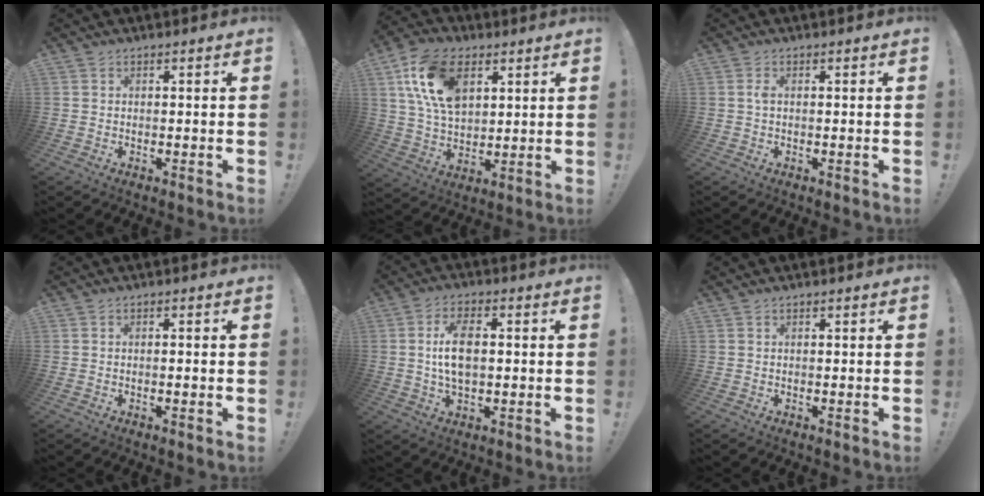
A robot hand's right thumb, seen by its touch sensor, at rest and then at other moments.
{"total": 17.5, "force": [7.1, 11.0, 11.7], "torque": [-0.219, -0.015, 0.132]}
{"total": 1.4, "force": [0.0, 0.4, 1.3], "torque": [-0.034, 0.006, 0.000]}
{"total": 1.2, "force": [-0.5, -0.1, 1.1], "torque": [-0.018, -0.001, -0.010]}
{"total": 9.0, "force": [0.6, 4.8, 7.6], "torque": [-0.141, -0.001, 0.009]}
{"total": 0.0}